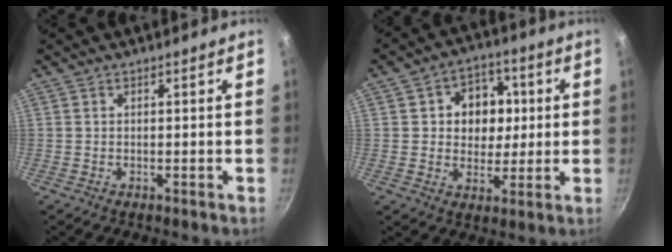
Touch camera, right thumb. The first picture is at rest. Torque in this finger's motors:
{"motor_torque": [-0.29, 0.68, -0.14, 0.15, 0.03]}